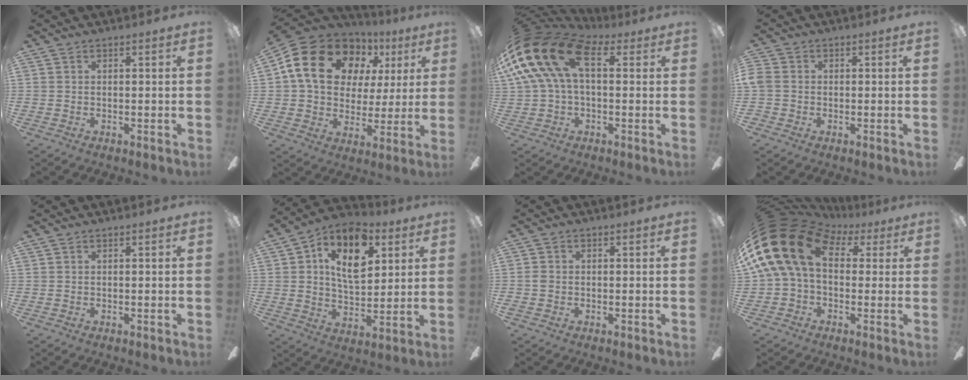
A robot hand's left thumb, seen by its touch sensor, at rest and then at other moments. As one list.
[{"total": 18.7, "force": [7.4, 14.0, 9.9], "torque": [-0.170, -0.009, 0.142]}, {"total": 20.5, "force": [5.4, 11.9, 15.8], "torque": [-0.335, -0.002, 0.093]}, {"total": 3.5, "force": [-0.8, 3.0, 1.6], "torque": [-0.040, 0.007, -0.017]}, {"total": 0.0}, {"total": 13.7, "force": [6.1, 7.8, 9.6], "torque": [-0.152, -0.005, 0.110]}, {"total": 1.7, "force": [-0.5, 1.4, 0.8], "torque": [-0.016, 0.006, -0.012]}, {"total": 20.6, "force": [4.0, 13.6, 14.9], "torque": [-0.317, -0.004, 0.067]}]